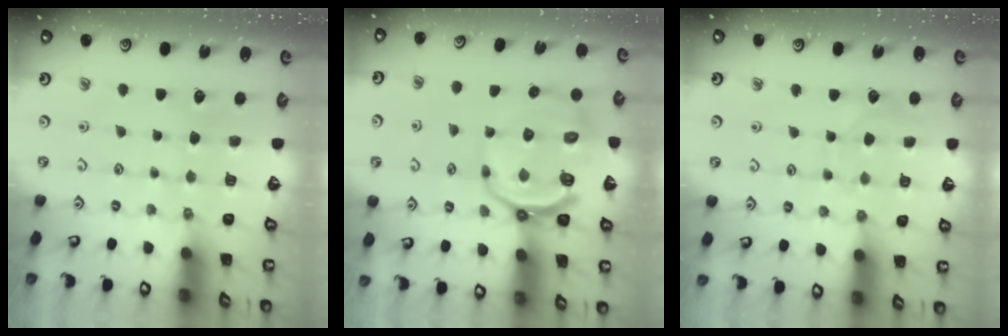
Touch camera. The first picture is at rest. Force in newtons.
{"total": 10.8, "press": 10.3, "slide": 3.0}
{"total": 6.2, "press": 6.2, "slide": 0.2}